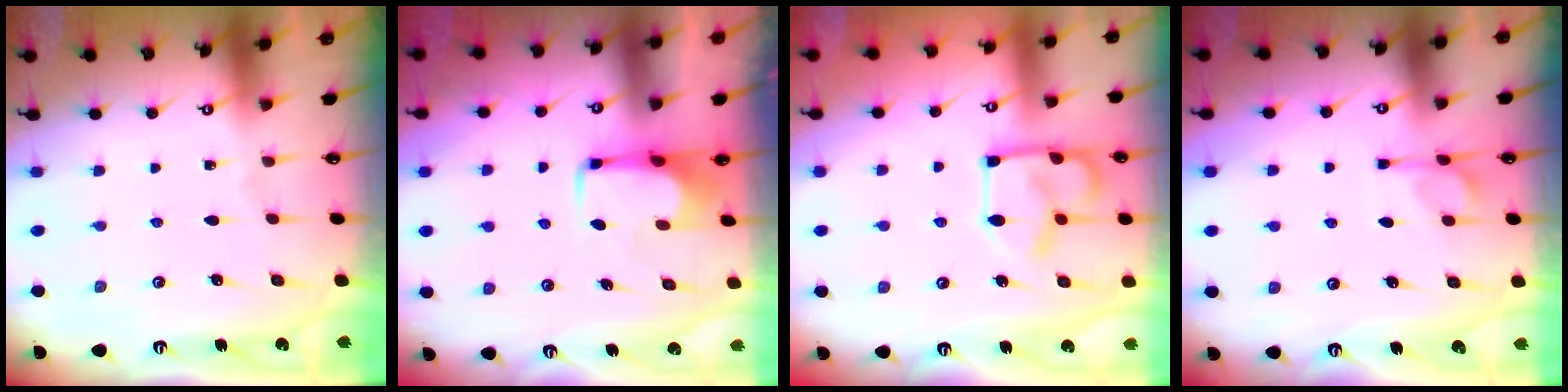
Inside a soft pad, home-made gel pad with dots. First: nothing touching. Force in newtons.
{"total": 1.6, "press": 1.6, "slide": 0.2}
{"total": 11.0, "press": 10.9, "slide": 1.4}
{"total": 5.4, "press": 5.4, "slide": 0.9}